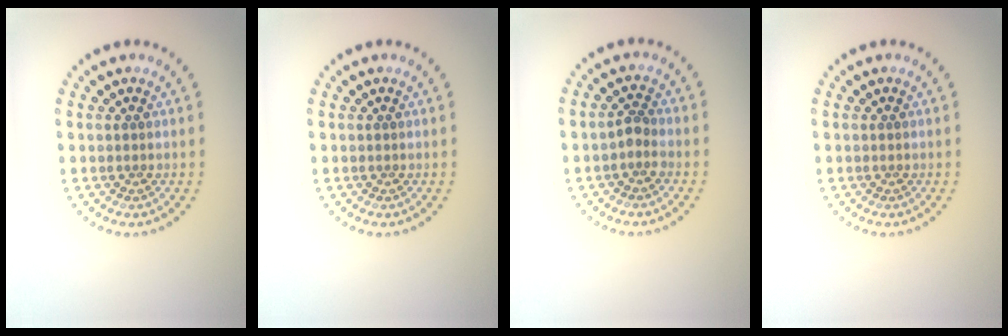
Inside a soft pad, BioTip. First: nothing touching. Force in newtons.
{"total": 0.0}
{"total": 1.3, "press": 1.1, "slide": 0.6}
{"total": 0.0}